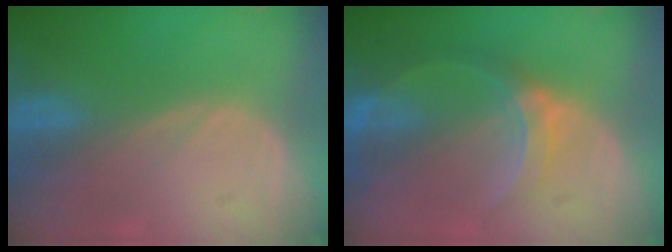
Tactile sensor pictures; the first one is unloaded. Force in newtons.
{"total": 6.2, "press": 5.6, "slide": 2.6}